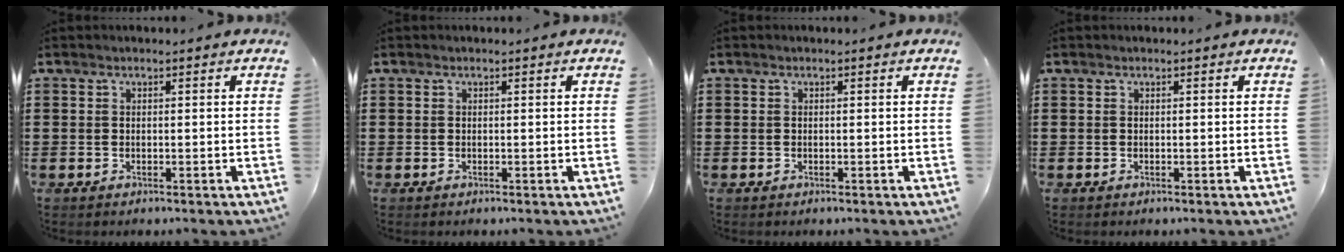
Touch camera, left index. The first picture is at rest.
{"total": 0.0}
{"total": 0.0}
{"total": 0.0}